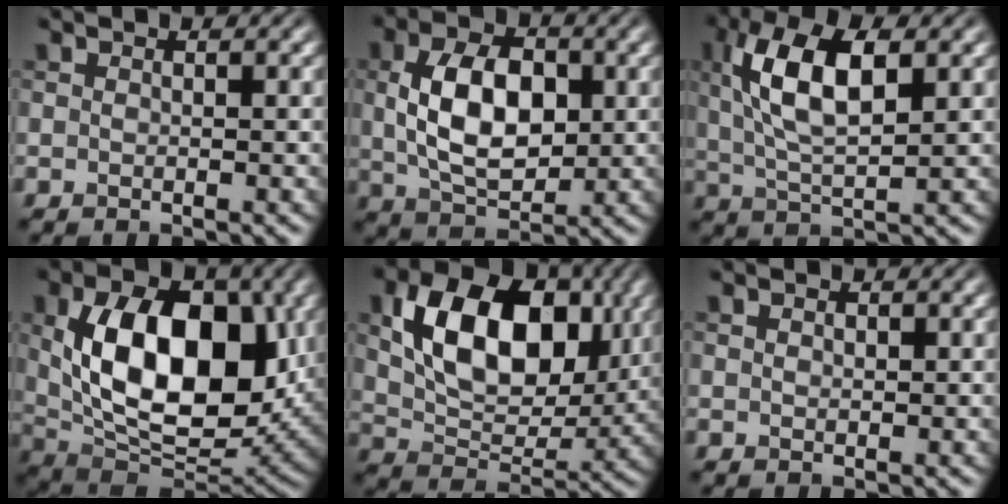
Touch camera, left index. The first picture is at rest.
{"total": 7.7, "force": [0.7, 4.6, 6.1], "torque": [-0.110, 0.004, 0.012]}
{"total": 8.4, "force": [2.4, 3.4, 7.3], "torque": [-0.142, 0.014, 0.038]}
{"total": 13.2, "force": [1.8, 8.0, 10.4], "torque": [-0.158, -0.011, 0.035]}
{"total": 11.0, "force": [2.9, 7.2, 7.8], "torque": [-0.141, -0.004, 0.059]}
{"total": 0.5, "force": [0.2, 0.4, 0.3], "torque": [-0.005, 0.000, 0.003]}